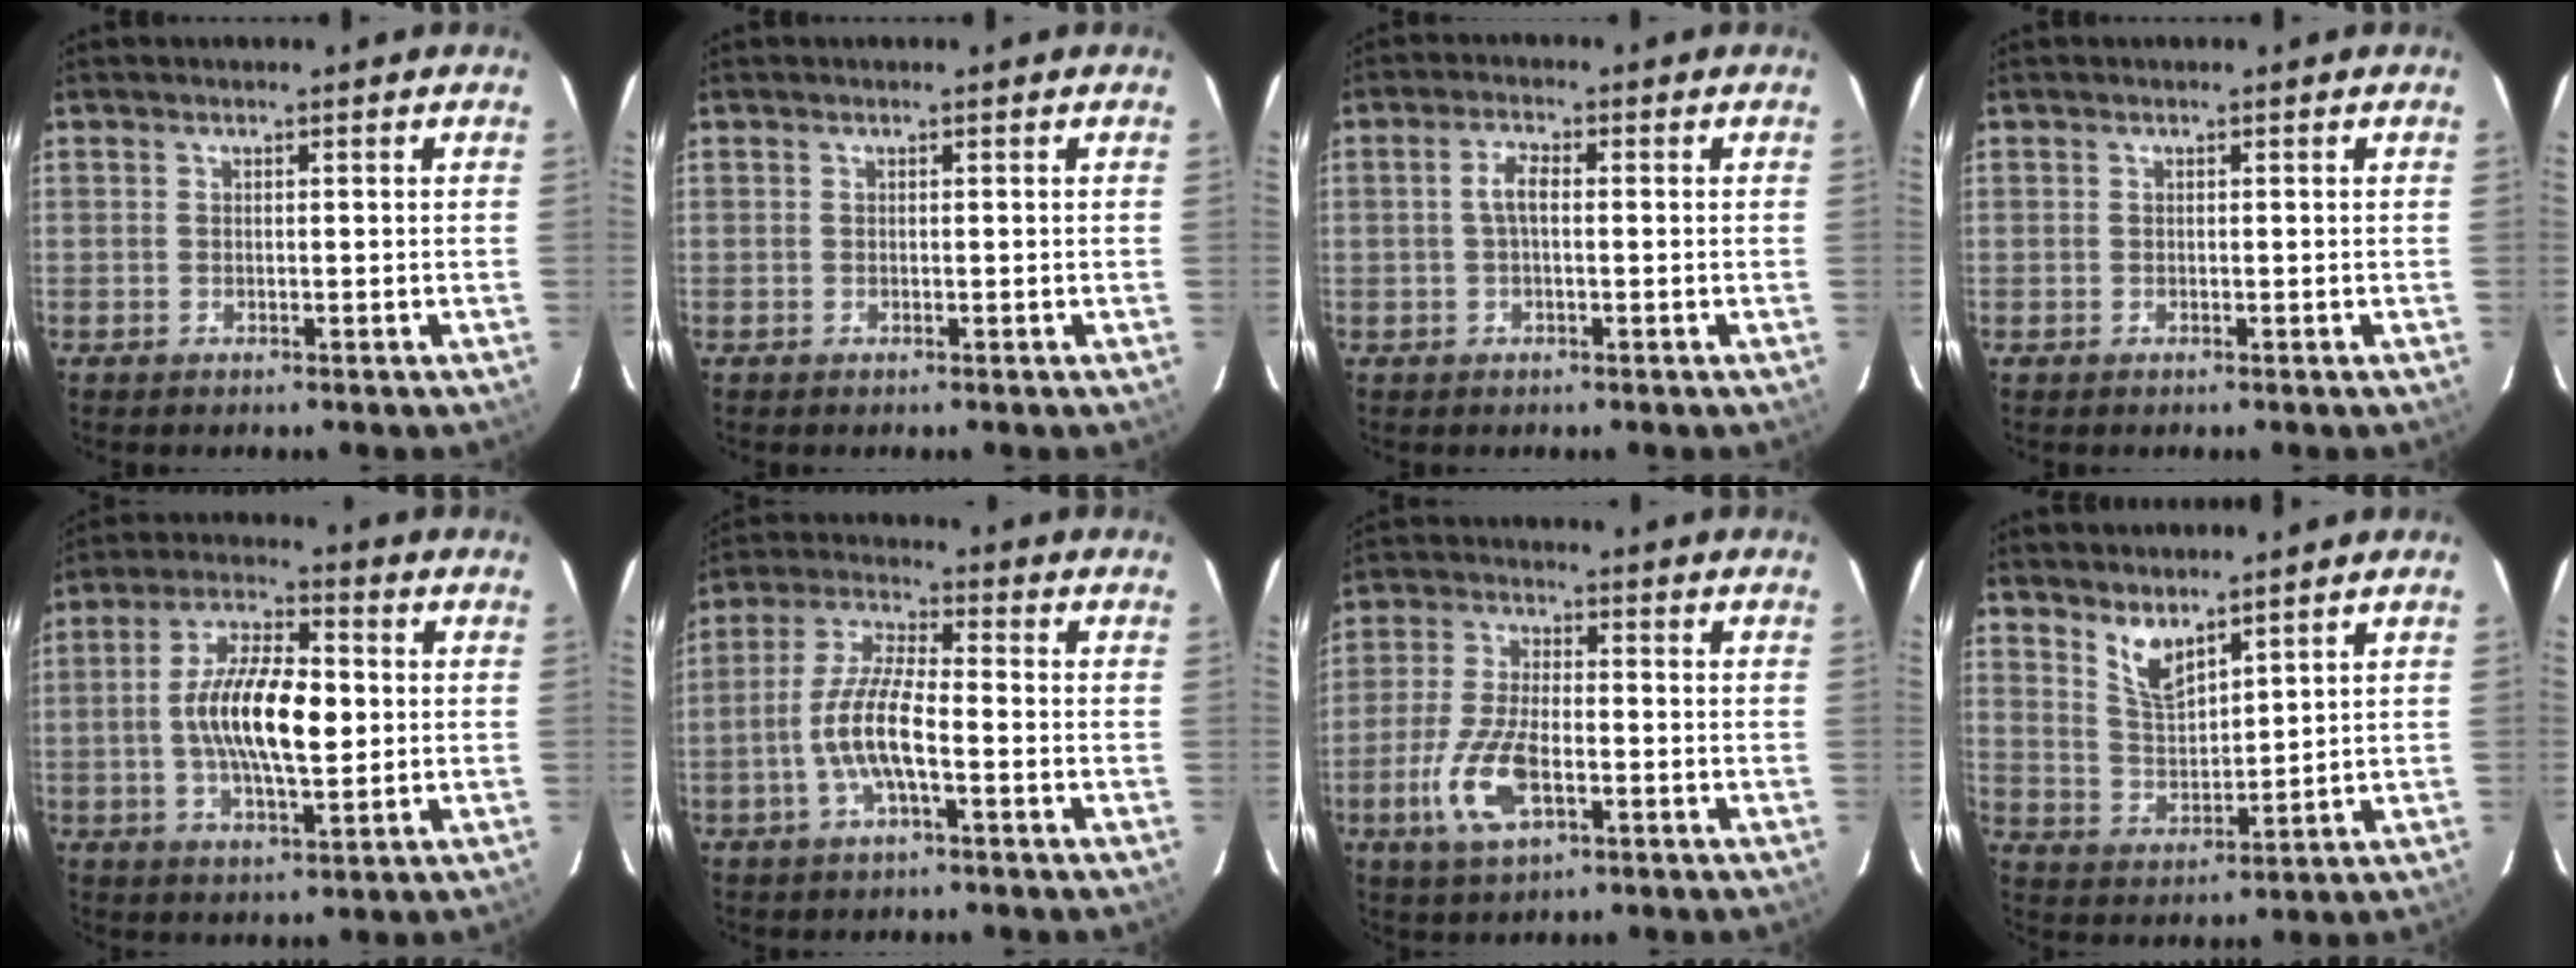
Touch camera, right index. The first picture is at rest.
{"total": 0.0}
{"total": 3.0, "force": [-0.1, 1.1, 2.8], "torque": [-0.057, 0.008, -0.001]}
{"total": 0.0}
{"total": 13.1, "force": [-0.2, 4.8, 12.2], "torque": [-0.231, 0.009, -0.007]}
{"total": 9.4, "force": [-3.2, 2.2, 8.6], "torque": [-0.182, 0.005, -0.061]}
{"total": 11.0, "force": [-4.0, 4.6, 9.2], "torque": [-0.202, -0.008, -0.075]}
{"total": 6.5, "force": [4.9, 2.1, 3.7], "torque": [-0.067, -0.006, 0.101]}